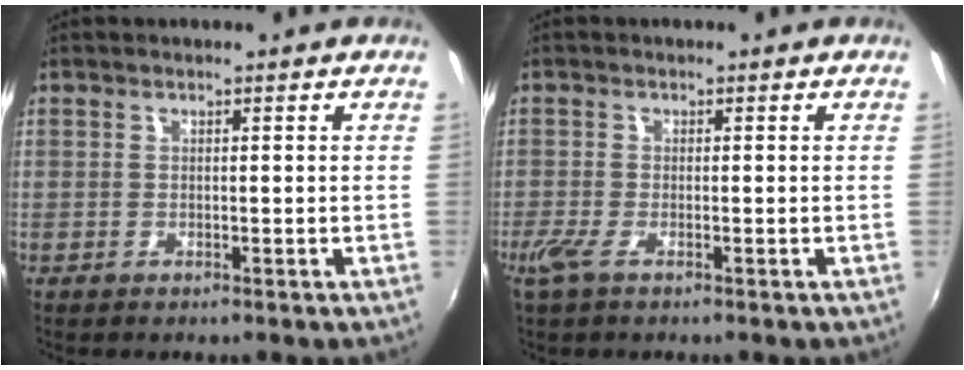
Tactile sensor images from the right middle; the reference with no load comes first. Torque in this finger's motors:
{"motor_torque": [0.63, -0.59, 0.16, 0.03]}